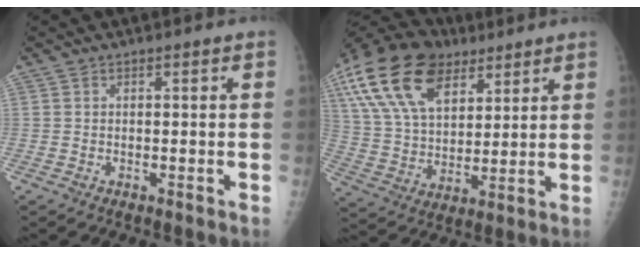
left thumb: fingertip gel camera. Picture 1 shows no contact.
{"total": 23.4, "force": [11.9, 13.9, 14.6], "torque": [-0.287, -0.001, 0.217]}